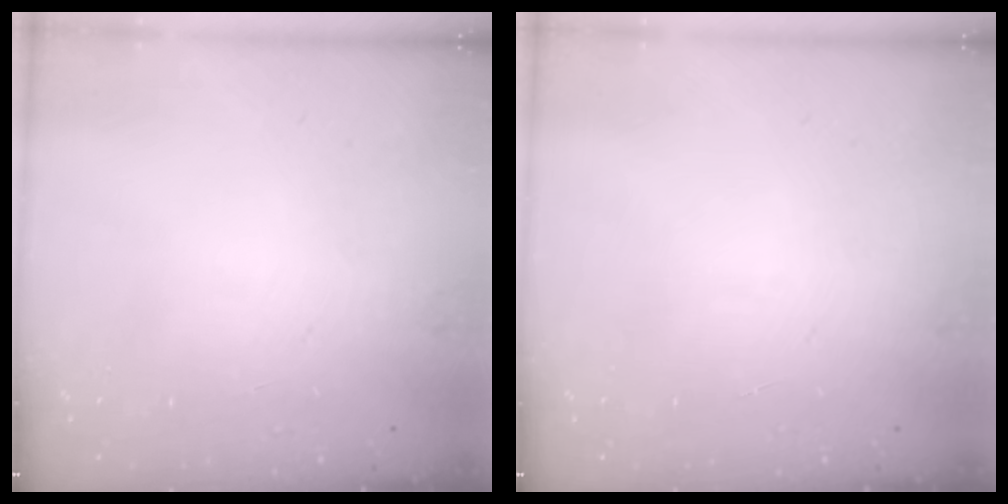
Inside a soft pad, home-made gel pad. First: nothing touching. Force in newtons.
{"total": 0.0}